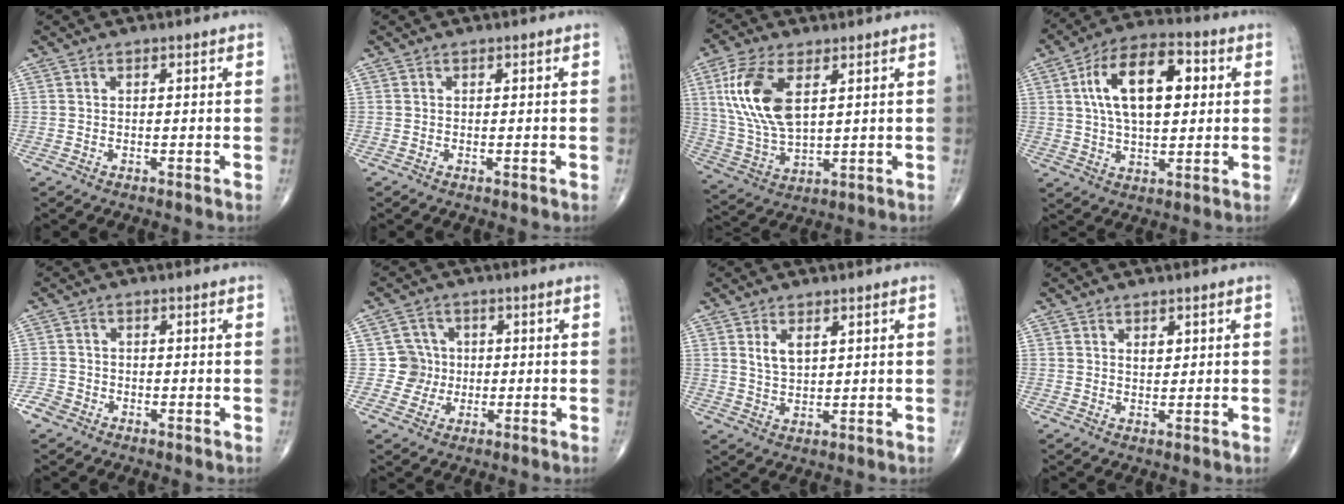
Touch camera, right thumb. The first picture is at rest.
{"total": 0.0}
{"total": 14.4, "force": [4.6, 7.1, 11.6], "torque": [-0.244, -0.011, 0.098]}
{"total": 16.3, "force": [3.6, 8.5, 13.4], "torque": [-0.211, 0.013, 0.058]}
{"total": 2.8, "force": [-2.0, 2.0, 0.4], "torque": [-0.002, 0.008, -0.043]}
{"total": 4.8, "force": [-0.4, 4.8, 0.0], "torque": [0.033, 0.012, -0.015]}
{"total": 4.1, "force": [1.7, 2.2, 3.0], "torque": [-0.047, -0.014, 0.034]}
{"total": 1.6, "force": [0.6, 1.0, 1.0], "torque": [-0.007, -0.006, 0.010]}